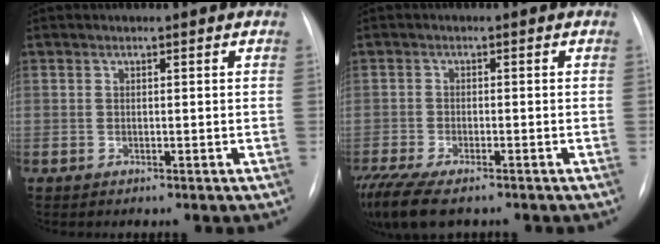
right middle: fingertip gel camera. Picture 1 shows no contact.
{"total": 10.8, "force": [-7.9, 3.4, 6.5], "torque": [-0.129, -0.017, -0.127]}